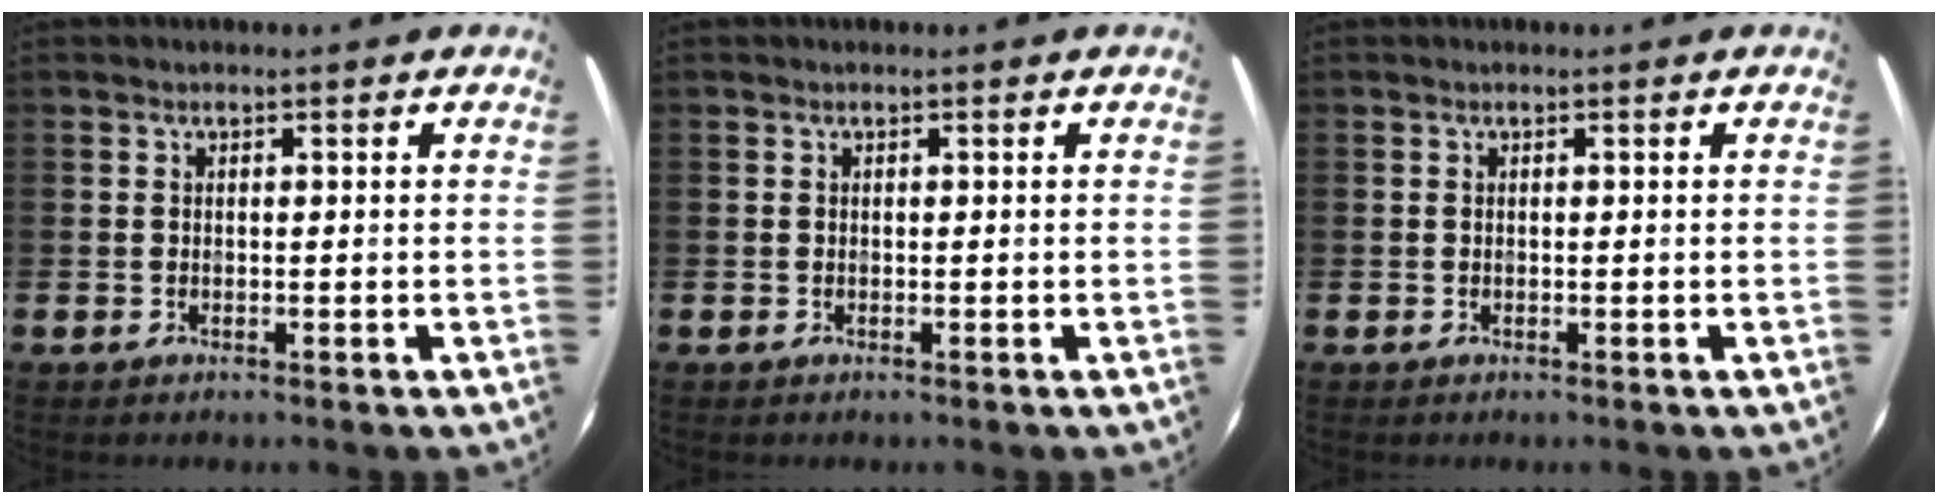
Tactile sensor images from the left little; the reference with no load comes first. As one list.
[{"total": 0.0}, {"total": 0.0}]